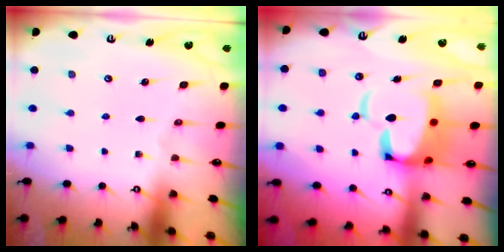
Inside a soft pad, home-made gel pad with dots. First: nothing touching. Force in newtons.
{"total": 11.2, "press": 11.1, "slide": 1.7}